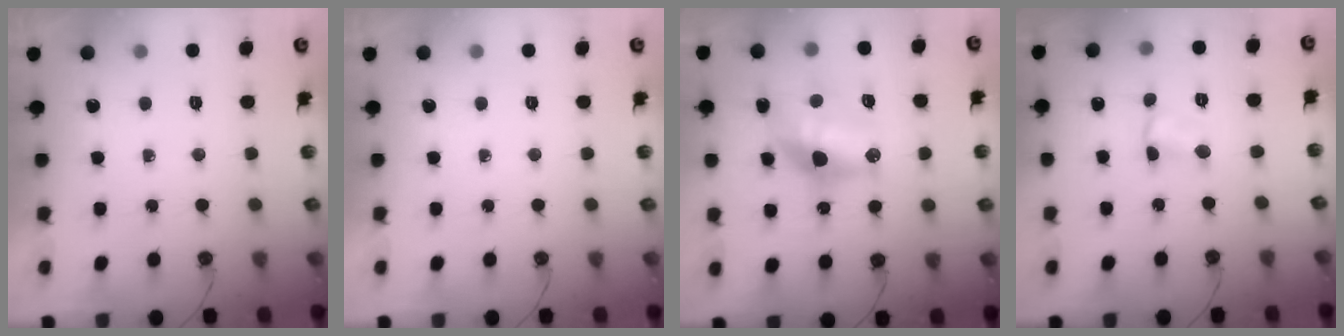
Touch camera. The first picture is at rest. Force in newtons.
{"total": 0.0}
{"total": 13.7, "press": 13.6, "slide": 1.2}
{"total": 2.3, "press": 2.3, "slide": 0.3}